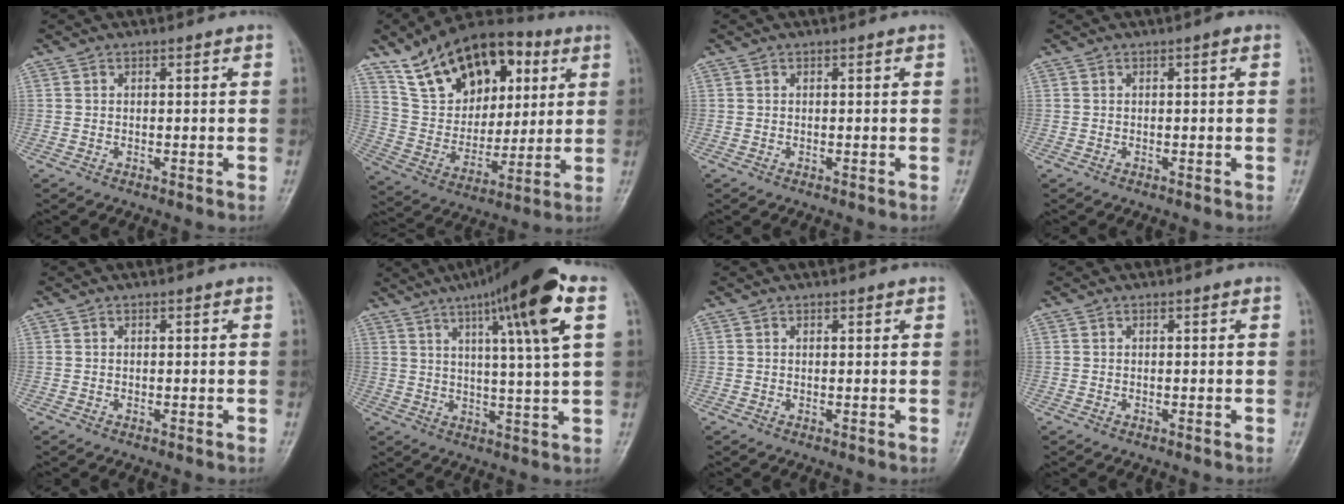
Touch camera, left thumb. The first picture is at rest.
{"total": 22.7, "force": [10.7, 13.9, 14.3], "torque": [-0.185, -0.020, 0.185]}
{"total": 0.0}
{"total": 0.7, "force": [0.2, 0.1, 0.6], "torque": [-0.012, 0.002, 0.000]}
{"total": 0.0}
{"total": 17.2, "force": [7.9, 1.7, 15.2], "torque": [-0.233, -0.011, 0.117]}
{"total": 0.7, "force": [0.6, 0.3, 0.3], "torque": [-0.003, -0.003, 0.007]}
{"total": 0.0}